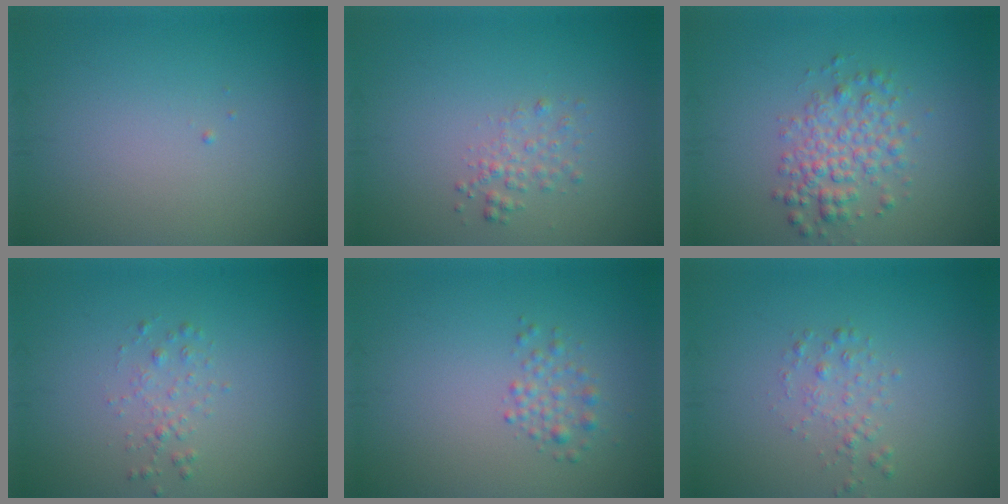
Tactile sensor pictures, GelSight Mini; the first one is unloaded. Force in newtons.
{"total": 1.5, "press": 1.5, "slide": 0.0}
{"total": 3.5, "press": 3.5, "slide": 0.1}
{"total": 1.2, "press": 1.2, "slide": 0.0}
{"total": 1.6, "press": 1.6, "slide": 0.1}
{"total": 1.4, "press": 1.4, "slide": 0.1}